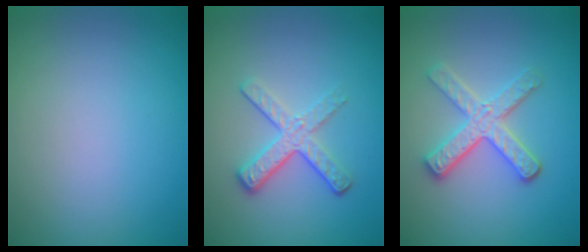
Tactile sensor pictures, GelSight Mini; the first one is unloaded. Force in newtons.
{"total": 3.5, "press": 2.5, "slide": 2.4}
{"total": 3.6, "press": 3.1, "slide": 1.9}